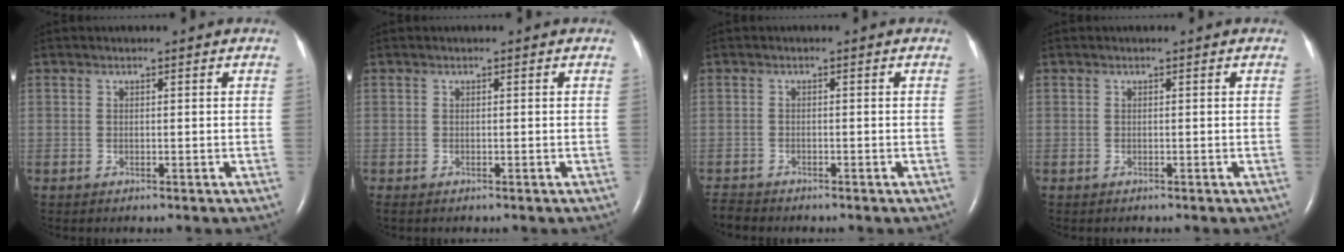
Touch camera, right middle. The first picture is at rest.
{"total": 0.0}
{"total": 1.9, "force": [-1.9, 0.2, 0.0], "torque": [-0.003, -0.010, -0.034]}
{"total": 0.0}